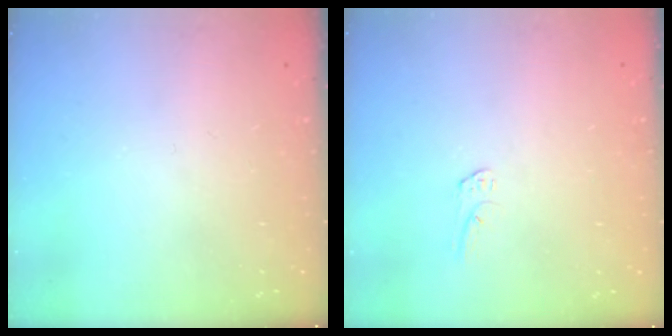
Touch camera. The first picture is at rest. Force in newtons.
{"total": 4.3, "press": 4.3, "slide": 0.2}